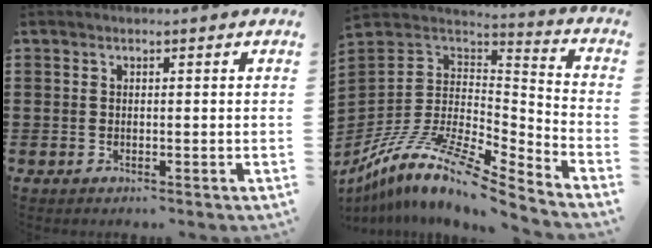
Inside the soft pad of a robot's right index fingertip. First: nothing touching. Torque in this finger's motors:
{"motor_torque": [0.99, 1.15, -1.05, -0.09]}